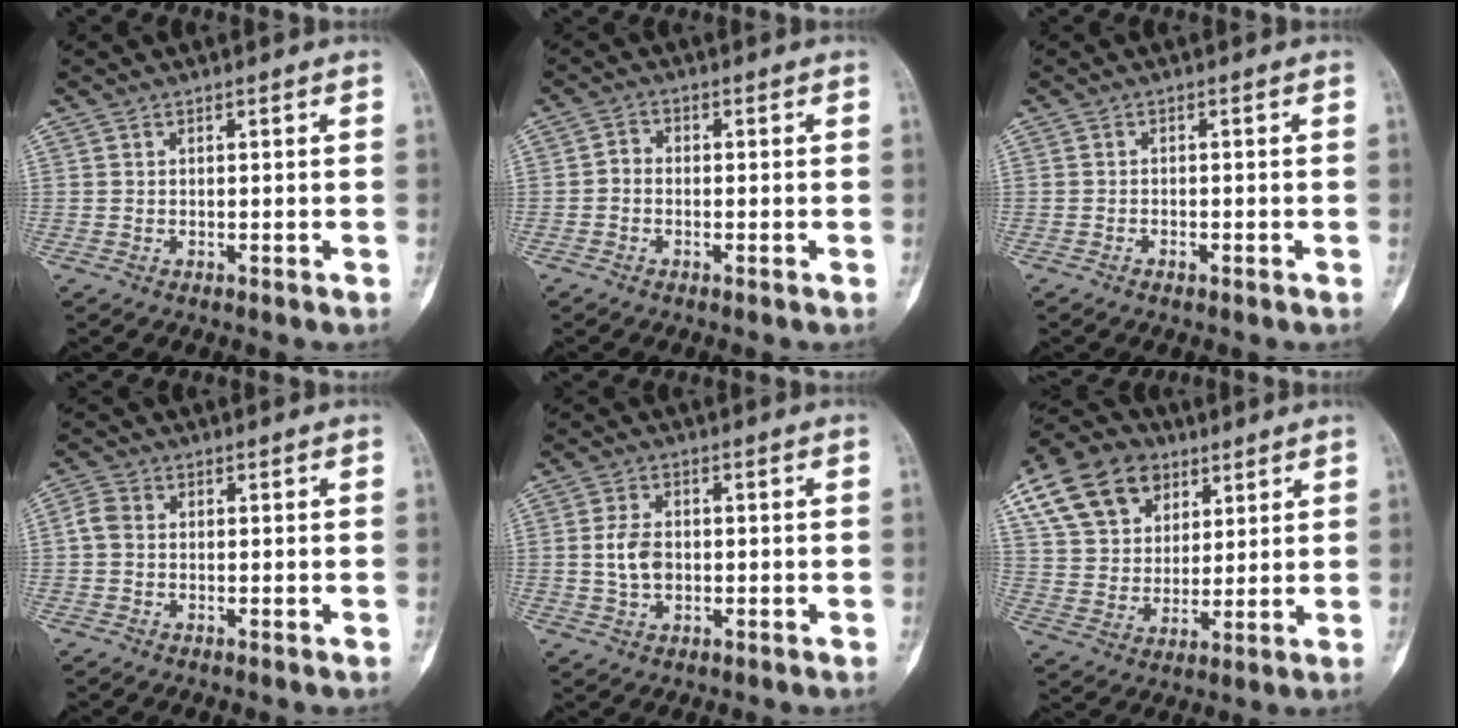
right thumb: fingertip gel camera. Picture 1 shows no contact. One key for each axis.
{"total": 2.1, "fx": -0.7, "fy": 1.6, "fz": 1.2, "tx": -0.013, "ty": 0.009, "tz": -0.021}
{"total": 0.9, "fx": -0.6, "fy": 0.4, "fz": 0.5, "tx": -0.011, "ty": 0.005, "tz": -0.010}
{"total": 2.8, "fx": 0.0, "fy": 2.2, "fz": 1.6, "tx": -0.033, "ty": 0.008, "tz": -0.006}
{"total": 5.3, "fx": -0.2, "fy": 3.6, "fz": 3.9, "tx": -0.069, "ty": 0.003, "tz": -0.005}
{"total": 18.0, "fx": 8.7, "fy": 13.2, "fz": 8.5, "tx": -0.140, "ty": -0.002, "tz": 0.156}